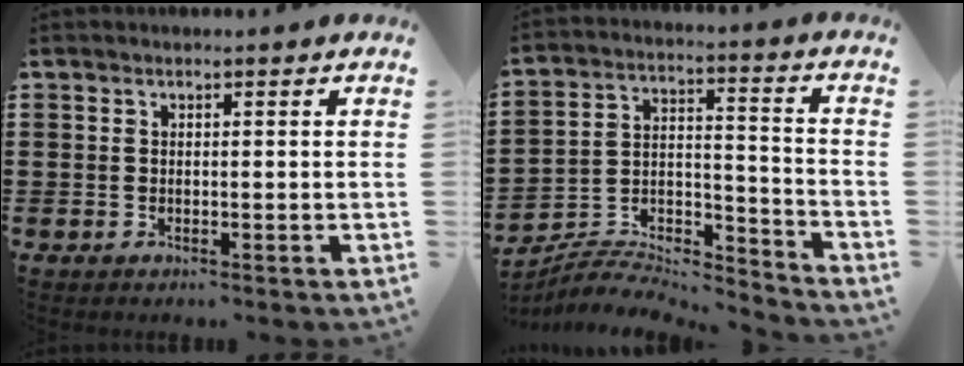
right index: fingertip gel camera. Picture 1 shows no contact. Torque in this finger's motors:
{"motor_torque": [-0.79, -0.65, 0.07, 0.04]}